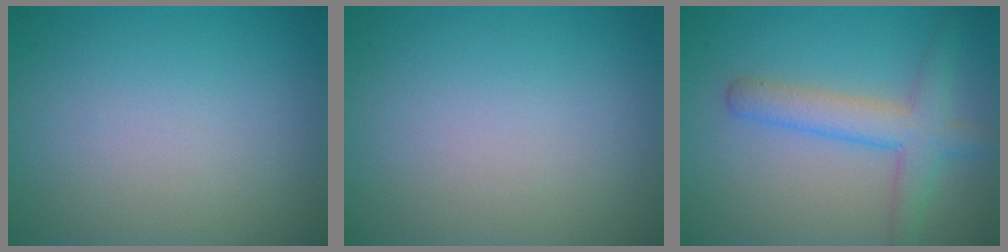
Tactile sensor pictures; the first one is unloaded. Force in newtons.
{"total": 0.0}
{"total": 4.2, "press": 4.2, "slide": 0.2}